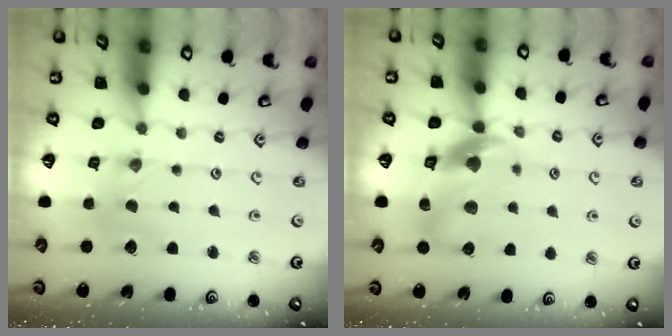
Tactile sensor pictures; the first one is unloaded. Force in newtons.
{"total": 13.0, "press": 12.9, "slide": 1.8}